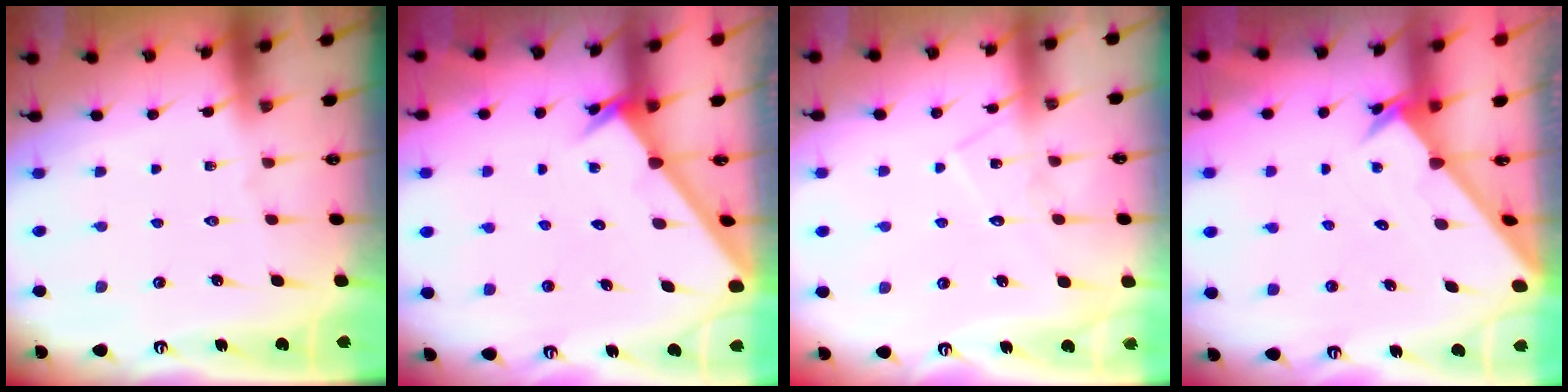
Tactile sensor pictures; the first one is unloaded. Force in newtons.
{"total": 2.2, "press": 2.2, "slide": 0.2}
{"total": 8.7, "press": 8.7, "slide": 0.6}
{"total": 2.0, "press": 2.0, "slide": 0.1}